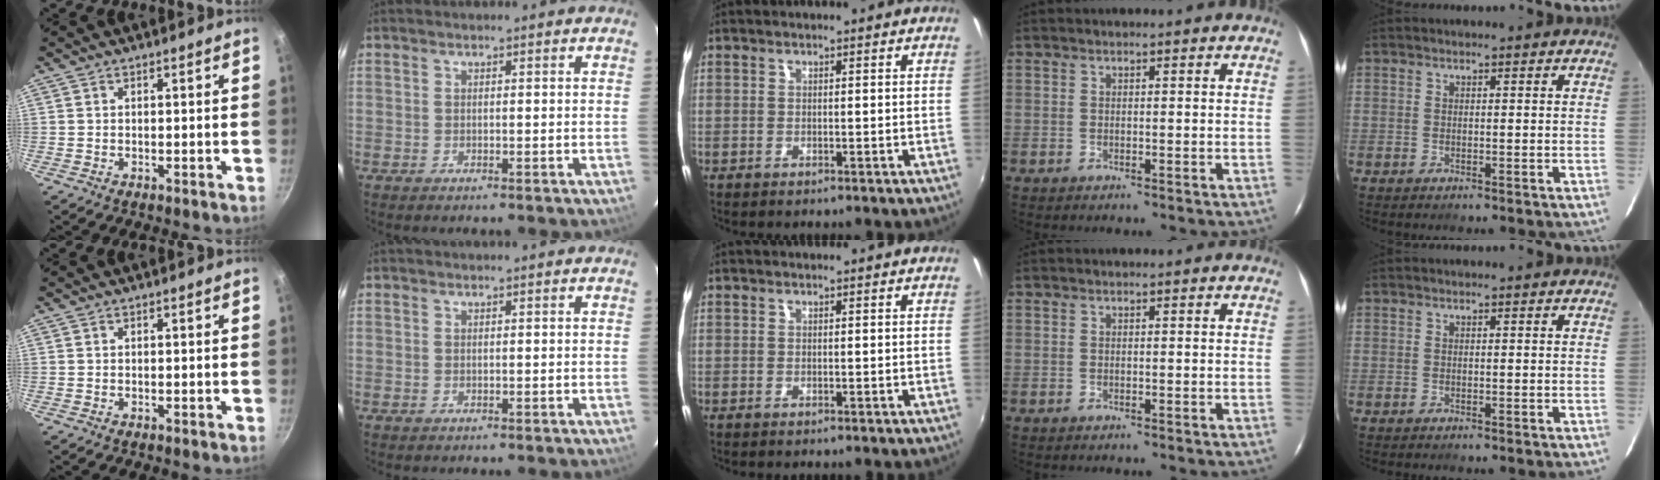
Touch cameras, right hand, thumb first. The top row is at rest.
{}